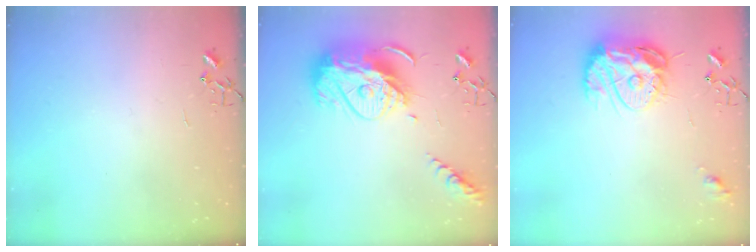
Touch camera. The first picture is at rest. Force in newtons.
{"total": 18.8, "press": 18.7, "slide": 1.6}
{"total": 15.0, "press": 15.0, "slide": 1.5}